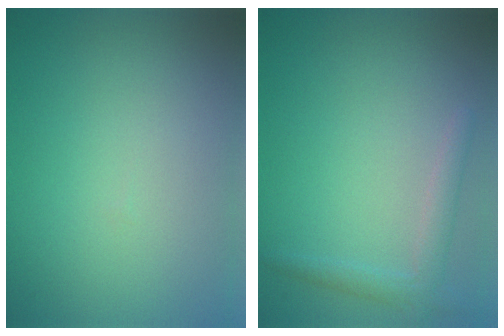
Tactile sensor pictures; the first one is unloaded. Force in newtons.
{"total": 2.0, "press": 2.0, "slide": 0.3}